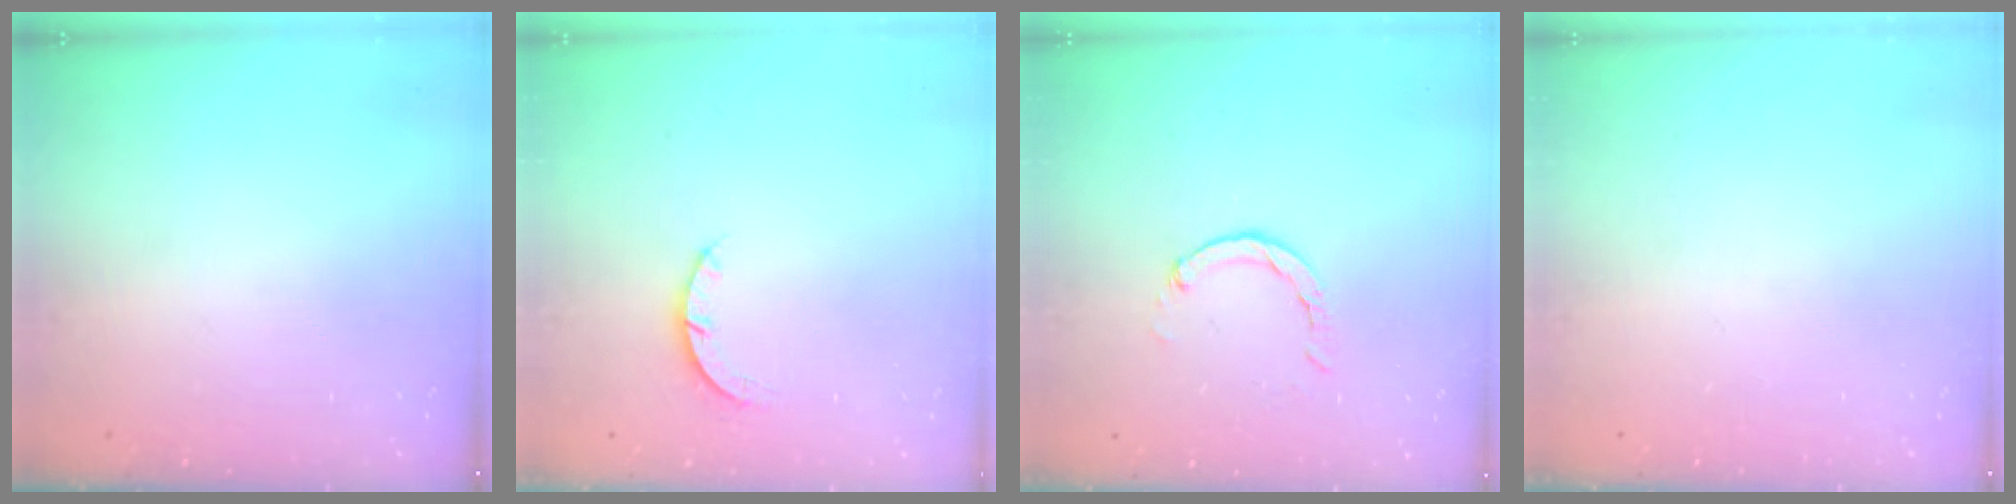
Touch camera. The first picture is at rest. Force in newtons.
{"total": 2.9, "press": 2.9, "slide": 0.4}
{"total": 2.7, "press": 2.7, "slide": 0.5}
{"total": 0.0}